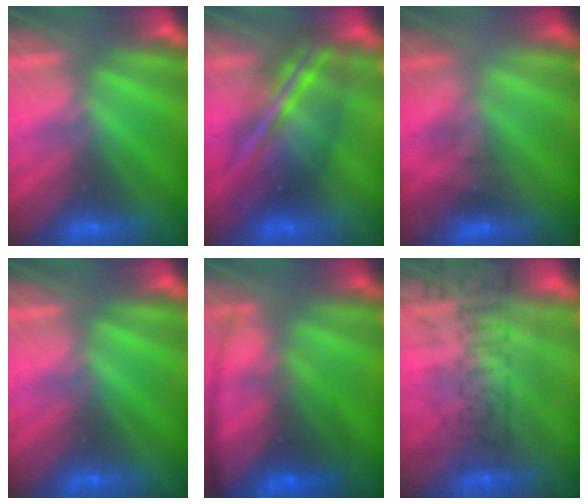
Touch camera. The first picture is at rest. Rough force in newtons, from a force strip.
{"total": 7.7}
{"total": 1.6}
{"total": 0.0}
{"total": 5.7}
{"total": 7.9}